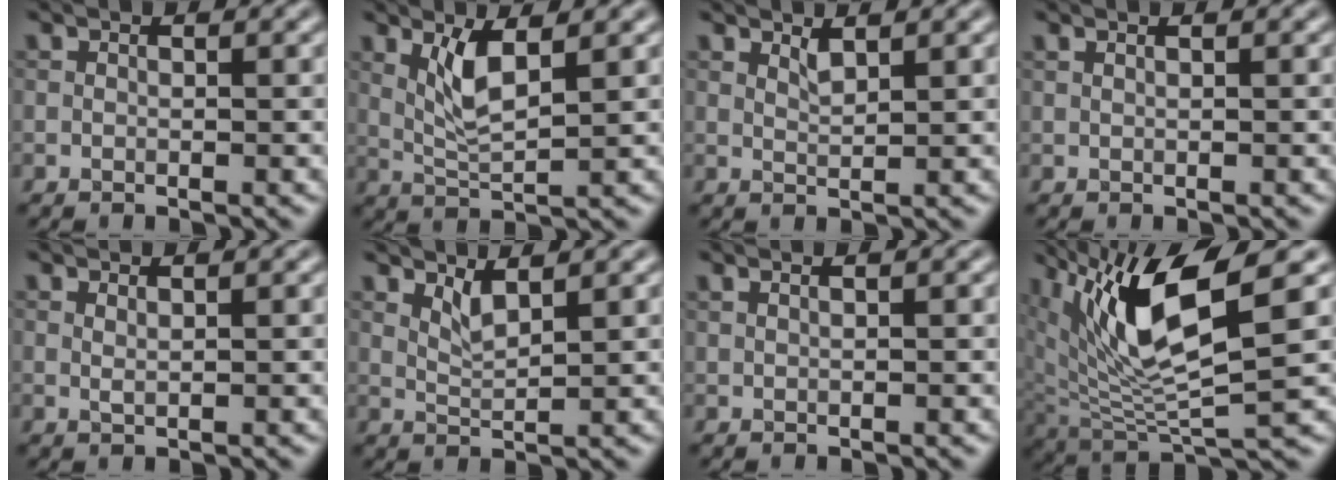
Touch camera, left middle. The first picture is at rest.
{"total": 3.4, "force": [1.4, 0.8, 3.0], "torque": [-0.067, -0.007, 0.031]}
{"total": 1.1, "force": [0.9, 0.1, 0.6], "torque": [-0.015, -0.001, 0.016]}
{"total": 1.0, "force": [0.7, 0.4, 0.6], "torque": [-0.006, -0.006, 0.004]}
{"total": 0.7, "force": [0.5, 0.1, 0.5], "torque": [-0.011, 0.000, 0.010]}
{"total": 1.8, "force": [1.3, 0.3, 1.3], "torque": [-0.030, -0.006, 0.027]}
{"total": 1.3, "force": [1.0, 0.5, 0.8], "torque": [-0.006, -0.006, 0.006]}
{"total": 10.0, "force": [4.3, 2.9, 8.5], "torque": [-0.170, -0.004, 0.083]}